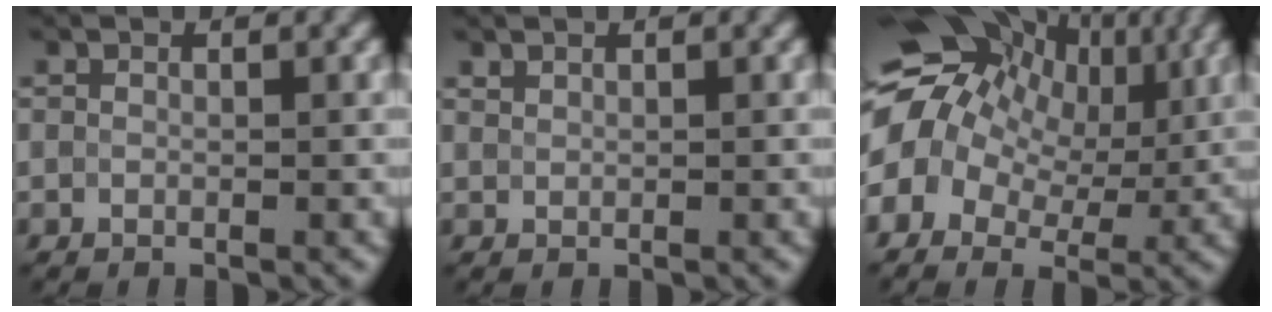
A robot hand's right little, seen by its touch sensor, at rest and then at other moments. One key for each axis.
{"total": 0.6, "fx": 0.5, "fy": 0.2, "fz": 0.1, "tx": -0.002, "ty": 0.001, "tz": 0.016}
{"total": 17.0, "fx": 4.9, "fy": 12.6, "fz": 10.3, "tx": -0.199, "ty": 0.042, "tz": 0.058}